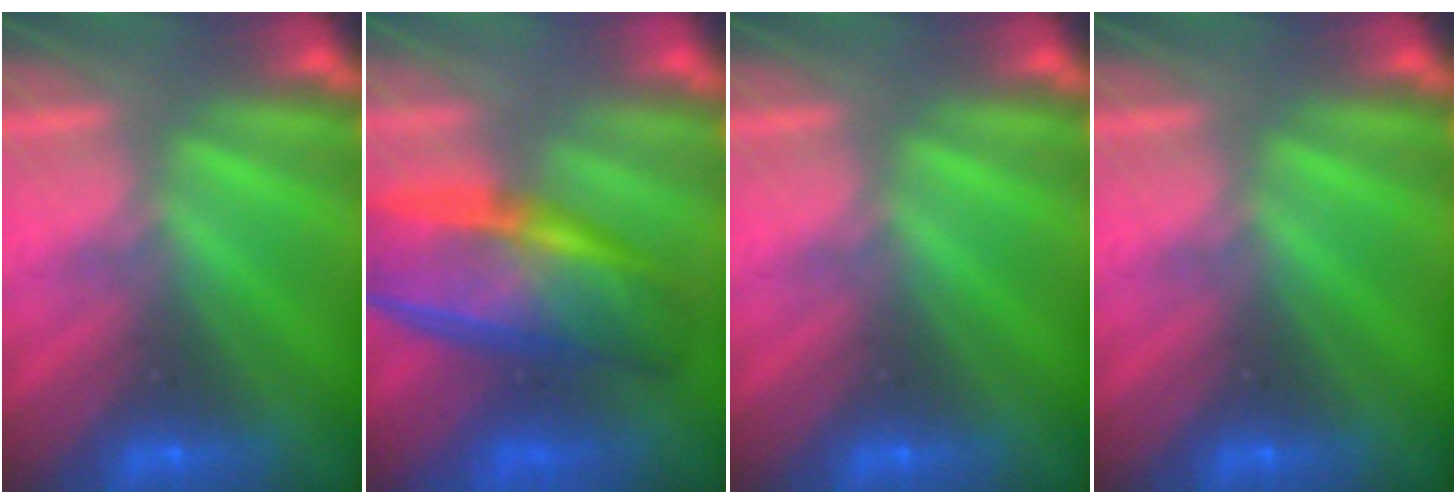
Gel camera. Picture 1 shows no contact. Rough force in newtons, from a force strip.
{"total": 10.3}
{"total": 0.0}
{"total": 0.0}